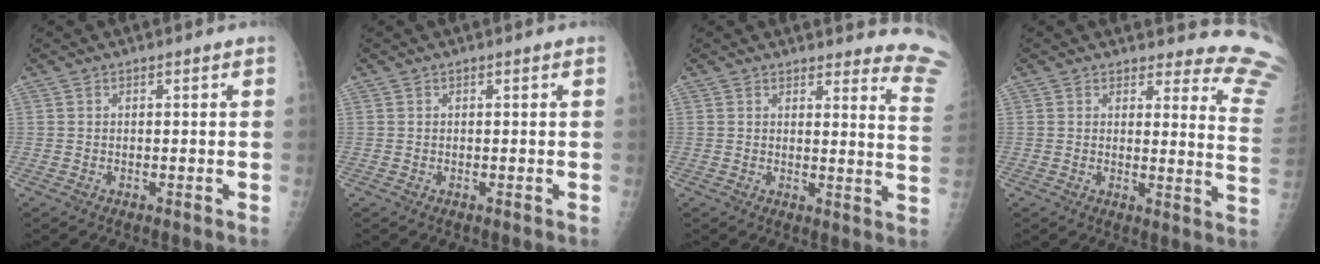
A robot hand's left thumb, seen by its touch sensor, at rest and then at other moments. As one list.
[{"total": 0.0}, {"total": 12.9, "force": [12.8, 1.1, 0.7], "torque": [0.034, -0.155, 0.097]}, {"total": 14.7, "force": [14.5, 2.4, 0.5], "torque": [0.048, -0.172, 0.114]}]